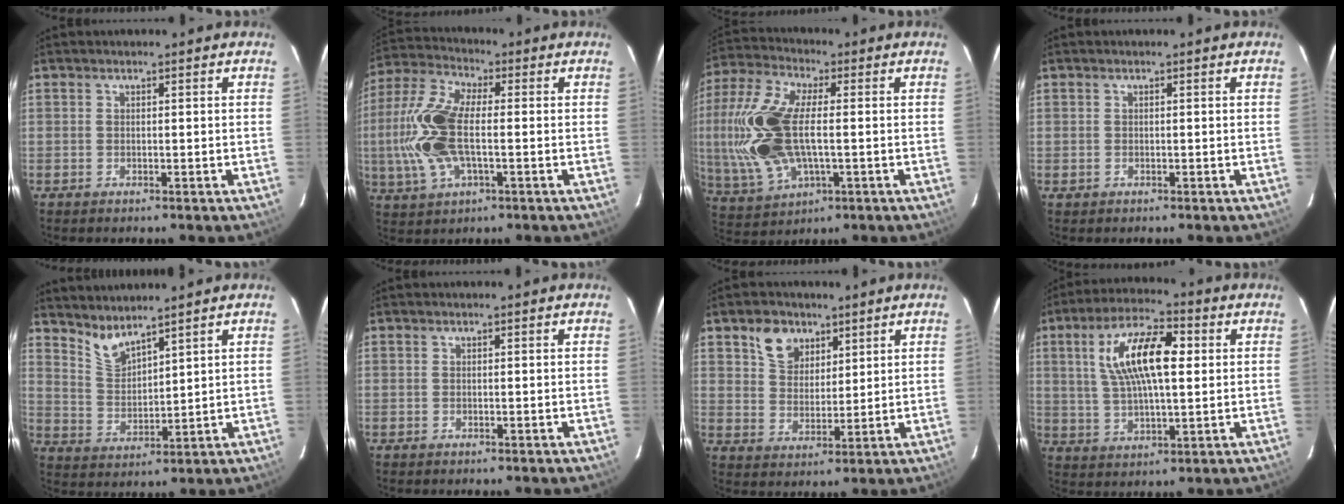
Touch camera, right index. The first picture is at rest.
{"total": 14.8, "force": [-1.4, 6.7, 13.1], "torque": [-0.299, 0.010, -0.033]}
{"total": 20.2, "force": [-0.7, 10.1, 17.5], "torque": [-0.402, 0.004, -0.006]}
{"total": 0.5, "force": [0.0, 0.5, 0.0], "torque": [0.002, 0.001, 0.001]}
{"total": 5.7, "force": [5.1, 1.0, 2.3], "torque": [-0.045, -0.008, 0.107]}
{"total": 0.0}
{"total": 7.3, "force": [4.3, 5.2, 2.8], "torque": [-0.049, 0.016, 0.083]}
{"total": 13.7, "force": [3.2, 4.9, 12.4], "torque": [-0.232, 0.019, 0.058]}